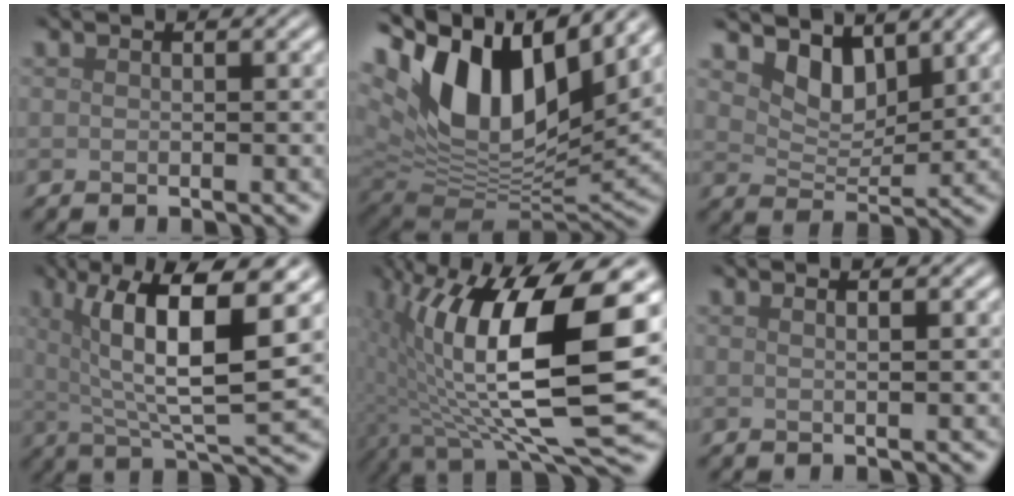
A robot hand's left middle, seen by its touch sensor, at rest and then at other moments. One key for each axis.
{"total": 14.7, "fx": 6.6, "fy": 7.5, "fz": 10.8, "tx": -0.200, "ty": 0.016, "tz": 0.120}
{"total": 3.8, "fx": 3.1, "fy": 1.7, "fz": 1.5, "tx": -0.041, "ty": -0.013, "tz": 0.051}
{"total": 10.4, "fx": 3.5, "fy": 2.7, "fz": 9.4, "tx": -0.153, "ty": 0.006, "tz": 0.062}
{"total": 15.4, "fx": 1.7, "fy": 5.9, "fz": 14.1, "tx": -0.246, "ty": -0.016, "tz": 0.030}
{"total": 1.6, "fx": 0.9, "fy": 0.7, "fz": 1.2, "tx": 0.001, "ty": -0.002, "tz": -0.005}